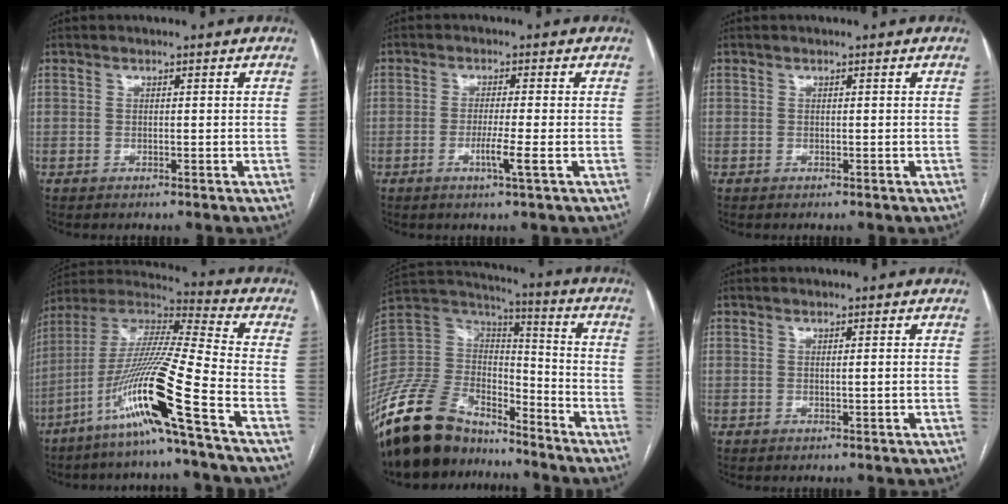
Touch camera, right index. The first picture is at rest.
{"total": 3.6, "force": [-1.2, -0.6, 3.4], "torque": [-0.066, -0.008, -0.024]}
{"total": 0.0}
{"total": 18.1, "force": [-9.1, -1.8, 15.5], "torque": [-0.325, -0.017, -0.175]}
{"total": 19.6, "force": [-15.7, 8.6, 8.0], "torque": [-0.175, 0.032, -0.288]}
{"total": 0.7, "force": [-0.1, -0.2, 0.7], "torque": [-0.010, -0.001, 0.001]}